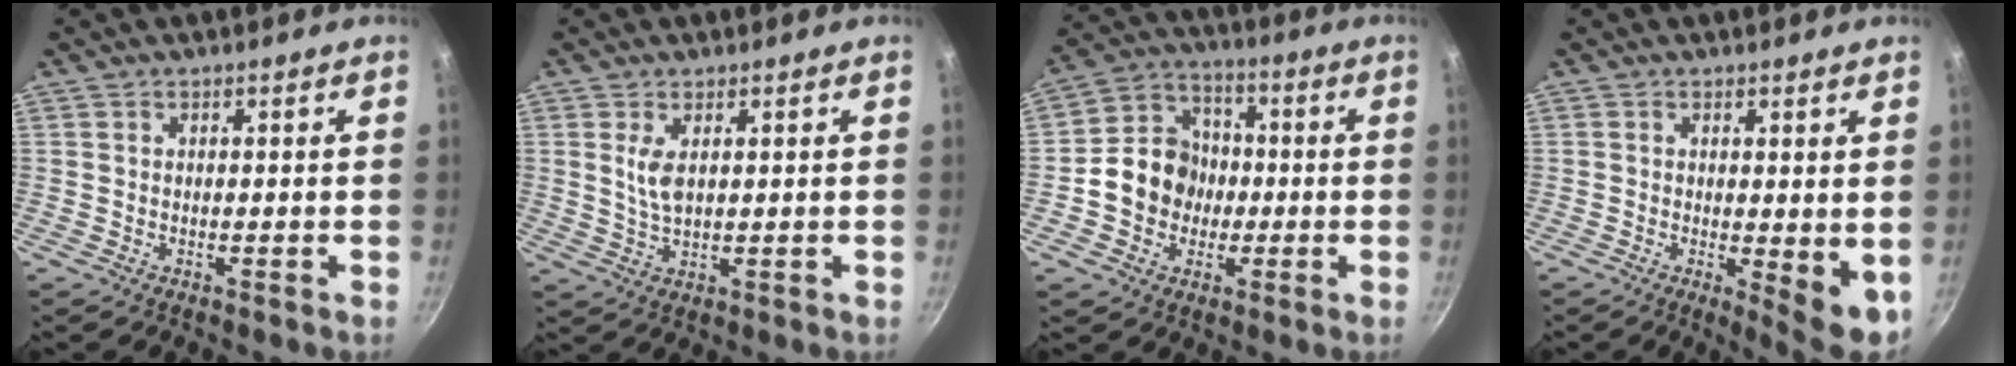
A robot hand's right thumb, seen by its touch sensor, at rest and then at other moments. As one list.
[{"total": 4.3, "force": [1.3, 2.1, 3.5], "torque": [-0.065, -0.014, 0.028]}, {"total": 11.7, "force": [-1.5, 10.2, 5.5], "torque": [-0.057, 0.028, -0.043]}, {"total": 6.5, "force": [-0.1, 2.1, 6.2], "torque": [-0.079, -0.012, 0.004]}]